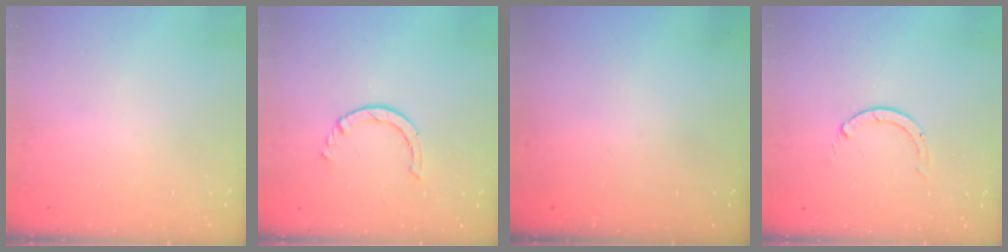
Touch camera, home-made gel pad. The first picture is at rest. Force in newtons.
{"total": 2.5, "press": 2.5, "slide": 0.3}
{"total": 0.0}
{"total": 0.0}